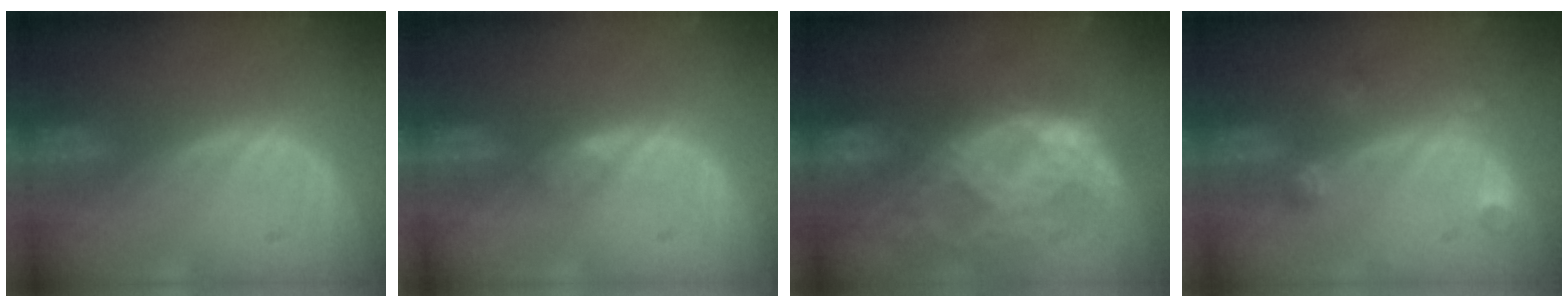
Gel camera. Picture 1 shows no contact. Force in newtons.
{"total": 1.4, "press": 1.4, "slide": 0.1}
{"total": 10.9, "press": 9.3, "slide": 5.7}
{"total": 2.6, "press": 2.6, "slide": 0.2}